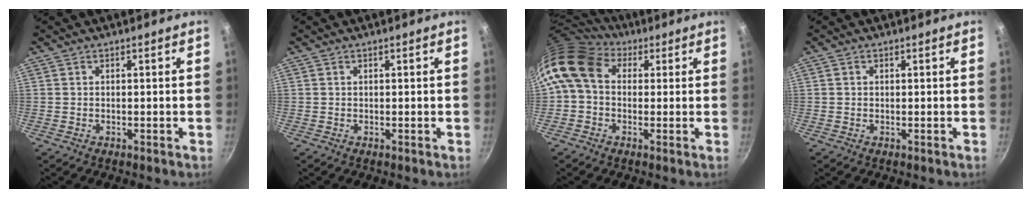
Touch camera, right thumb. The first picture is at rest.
{"total": 0.0}
{"total": 12.1, "force": [2.9, 9.1, 7.4], "torque": [-0.130, 0.017, 0.030]}
{"total": 0.6, "force": [0.2, 0.5, 0.3], "torque": [-0.005, 0.003, 0.003]}